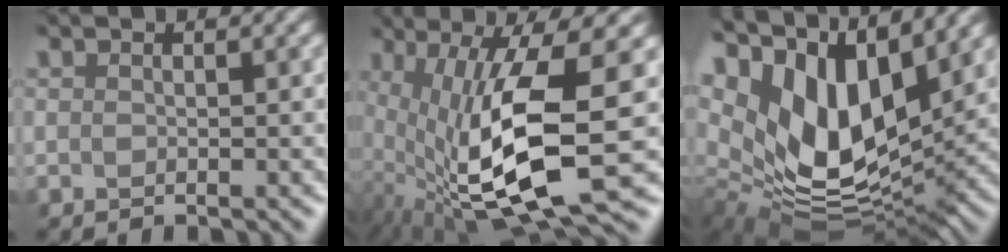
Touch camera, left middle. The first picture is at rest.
{"total": 12.1, "force": [-1.5, 2.9, 11.6], "torque": [-0.223, -0.022, -0.016]}
{"total": 13.5, "force": [5.8, 7.2, 9.9], "torque": [-0.199, 0.011, 0.108]}